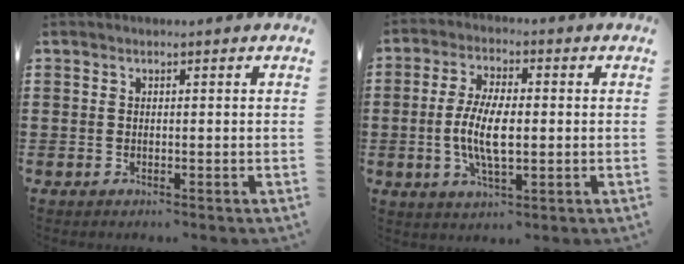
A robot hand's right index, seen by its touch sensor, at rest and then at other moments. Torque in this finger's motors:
{"motor_torque": [2.14, 0.00, 0.87, 0.19]}